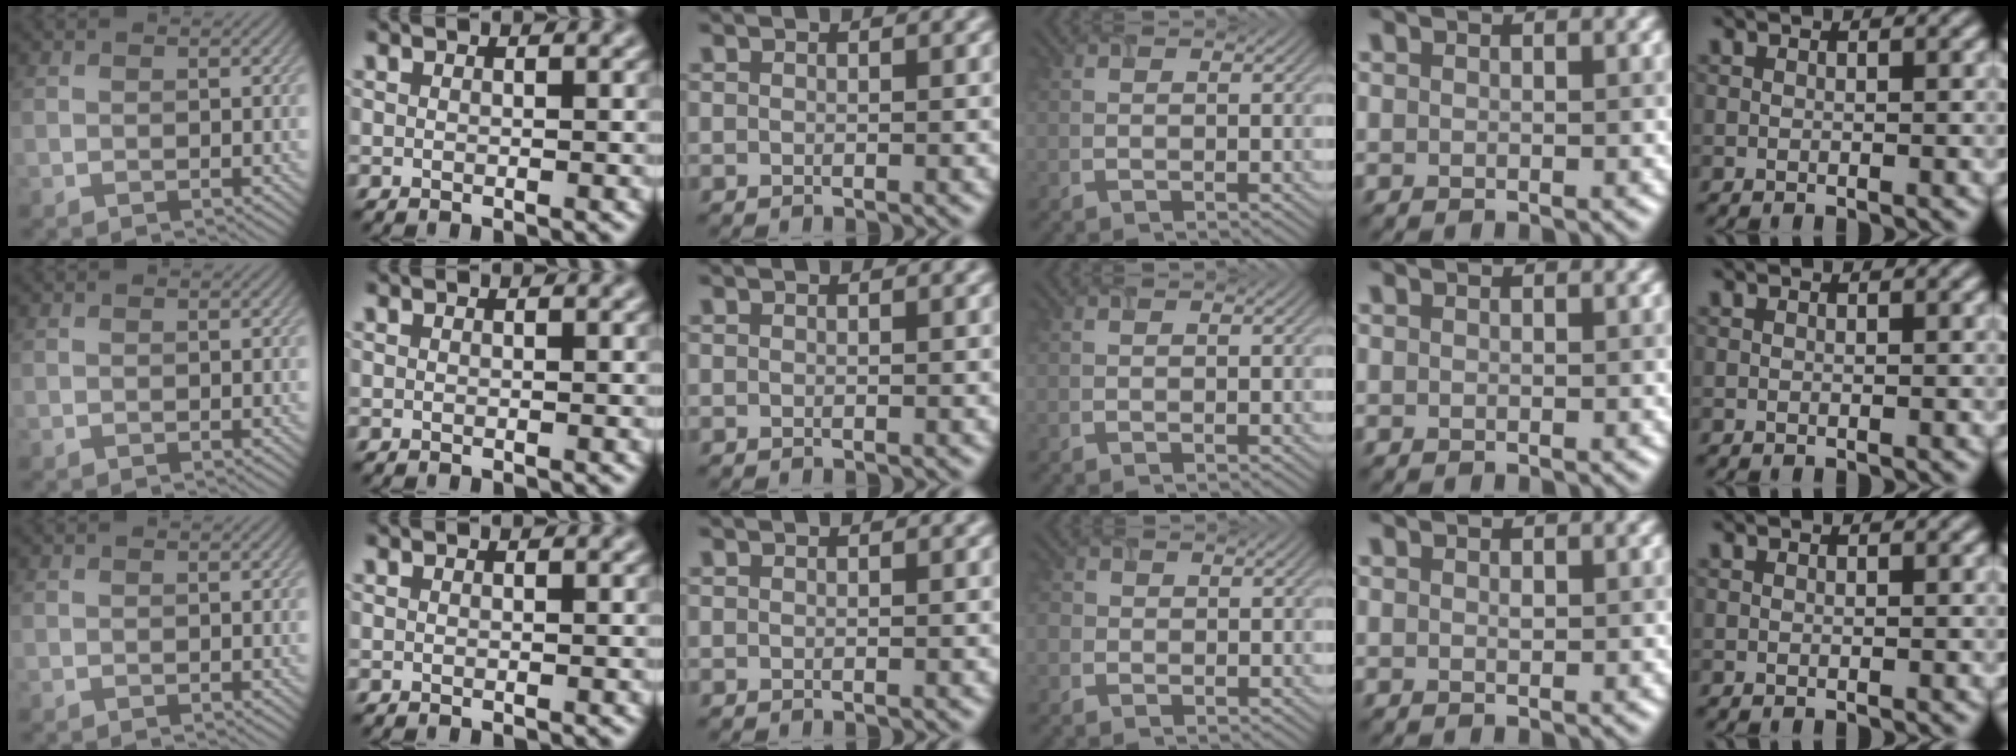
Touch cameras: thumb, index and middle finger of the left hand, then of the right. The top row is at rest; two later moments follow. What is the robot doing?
{"motion": "close", "object": "airpods case & airpods"}